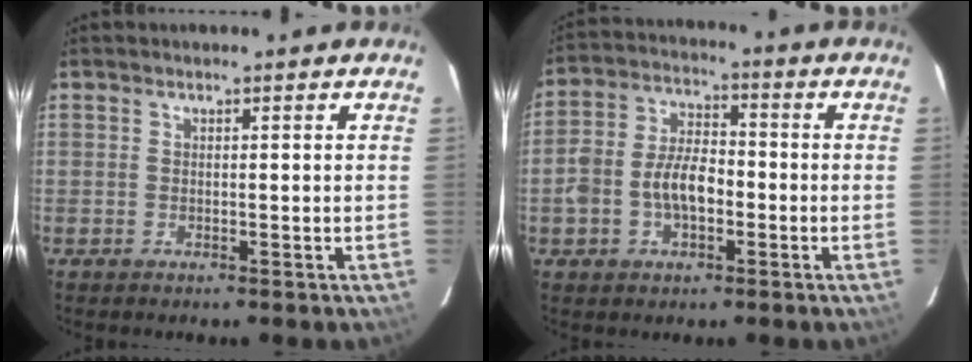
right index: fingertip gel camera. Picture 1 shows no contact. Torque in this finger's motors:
{"motor_torque": [0.32, -0.11, 0.26, 0.12]}